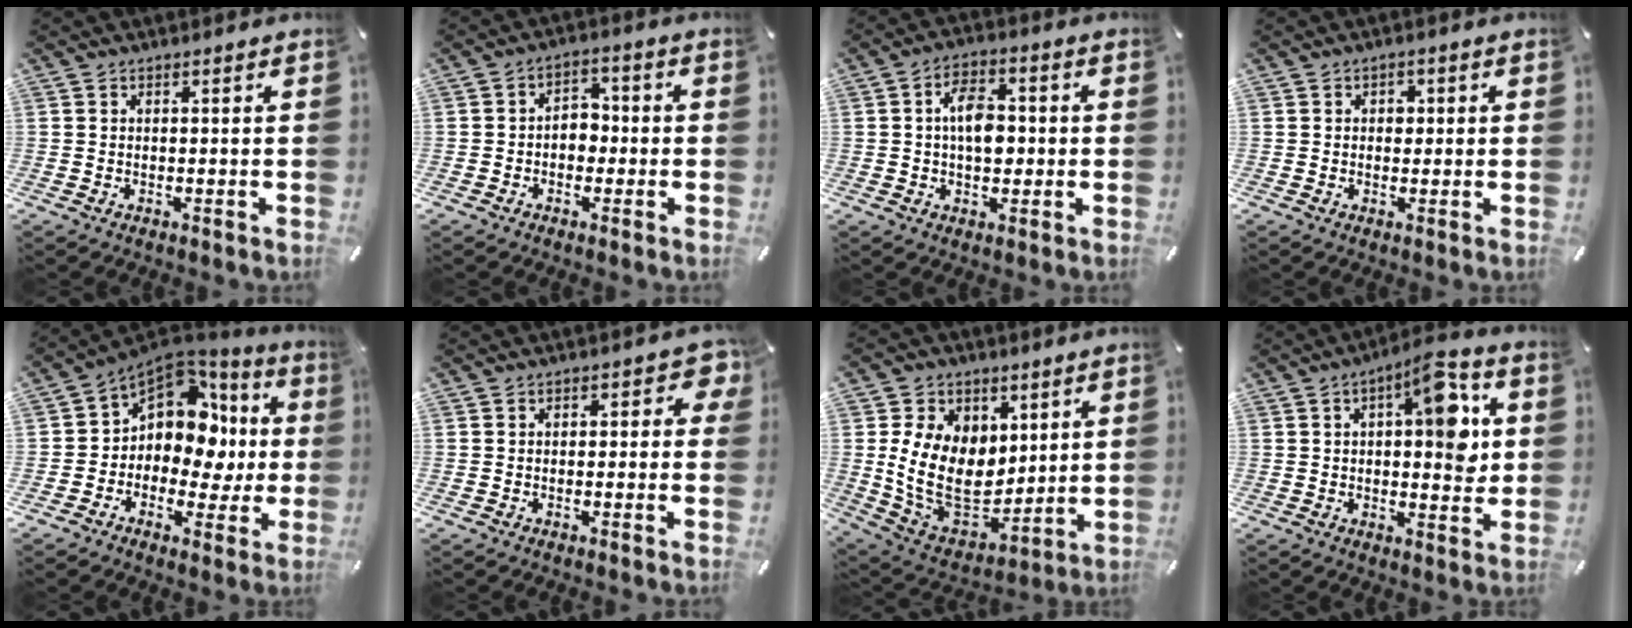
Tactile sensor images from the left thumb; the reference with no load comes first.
{"total": 4.2, "force": [-1.6, 3.4, 1.9], "torque": [-0.029, 0.013, -0.034]}
{"total": 8.0, "force": [0.1, 5.1, 6.1], "torque": [-0.087, 0.008, 0.001]}
{"total": 2.2, "force": [0.1, 1.9, 1.1], "torque": [0.000, -0.002, -0.007]}
{"total": 11.2, "force": [2.0, 8.8, 6.6], "torque": [-0.109, -0.030, 0.034]}
{"total": 3.7, "force": [0.3, 2.3, 2.9], "torque": [-0.033, 0.003, -0.001]}
{"total": 17.3, "force": [2.4, 13.6, 10.5], "torque": [-0.213, -0.035, 0.050]}
{"total": 12.4, "force": [3.6, 5.5, 10.6], "torque": [-0.130, -0.017, 0.055]}